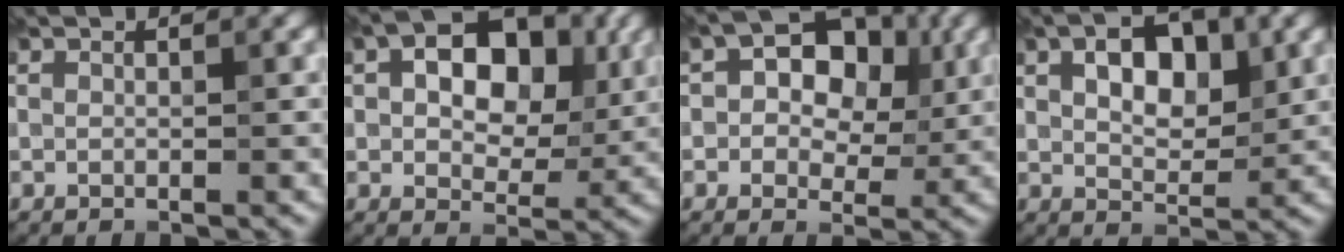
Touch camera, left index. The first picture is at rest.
{"total": 10.2, "force": [2.3, 6.4, 7.6], "torque": [-0.096, 0.014, 0.025]}
{"total": 8.1, "force": [1.7, 5.6, 5.6], "torque": [-0.057, 0.021, 0.001]}
{"total": 5.3, "force": [1.6, 3.0, 4.1], "torque": [-0.064, 0.003, 0.025]}